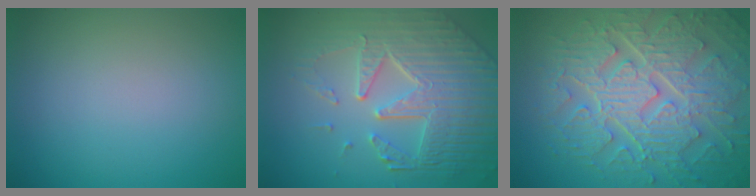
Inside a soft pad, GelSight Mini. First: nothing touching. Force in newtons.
{"total": 8.6, "press": 5.9, "slide": 6.3}
{"total": 10.1, "press": 6.9, "slide": 7.3}